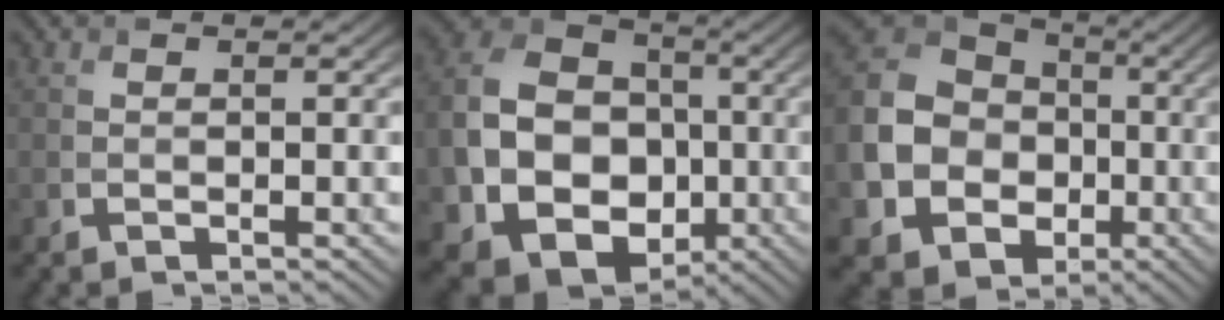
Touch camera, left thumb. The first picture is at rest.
{"total": 15.3, "force": [-3.5, 12.0, 8.8], "torque": [-0.203, -0.029, -0.068]}
{"total": 17.5, "force": [-3.1, 15.3, 8.0], "torque": [-0.251, -0.006, -0.085]}